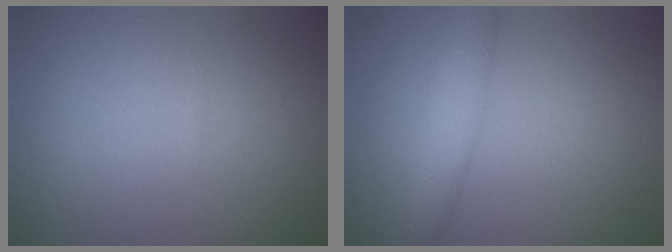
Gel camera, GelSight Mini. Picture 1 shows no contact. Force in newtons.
{"total": 2.8, "press": 2.8, "slide": 0.1}